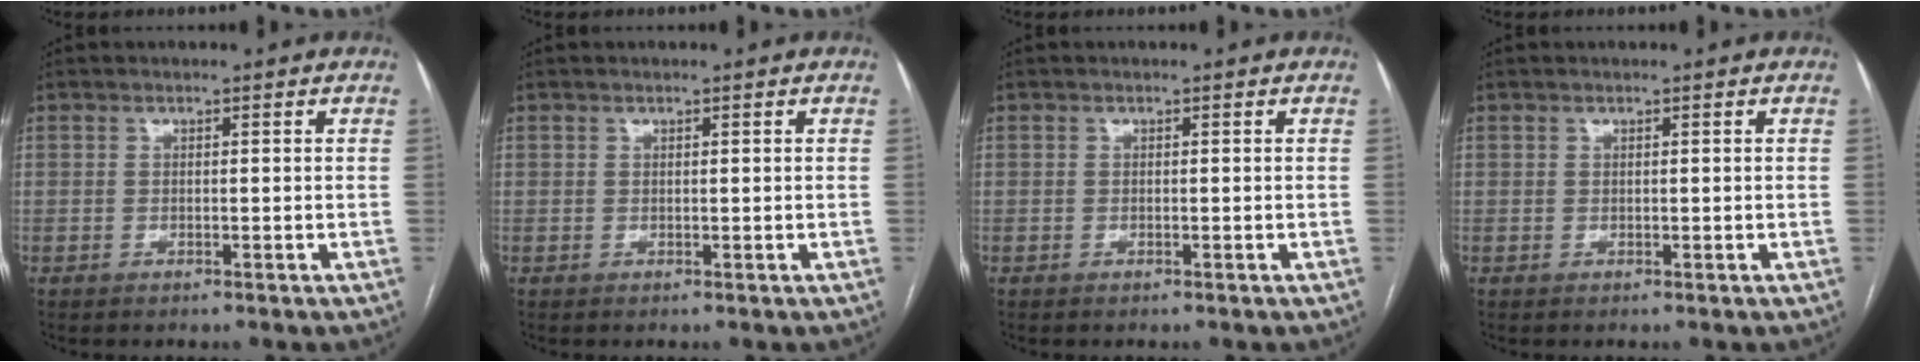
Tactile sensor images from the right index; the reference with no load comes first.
{"total": 0.0}
{"total": 0.0}
{"total": 0.0}